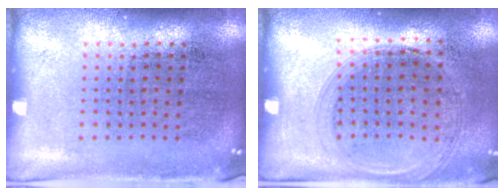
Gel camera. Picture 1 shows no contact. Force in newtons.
{"total": 1.3, "press": 1.2, "slide": 0.6}